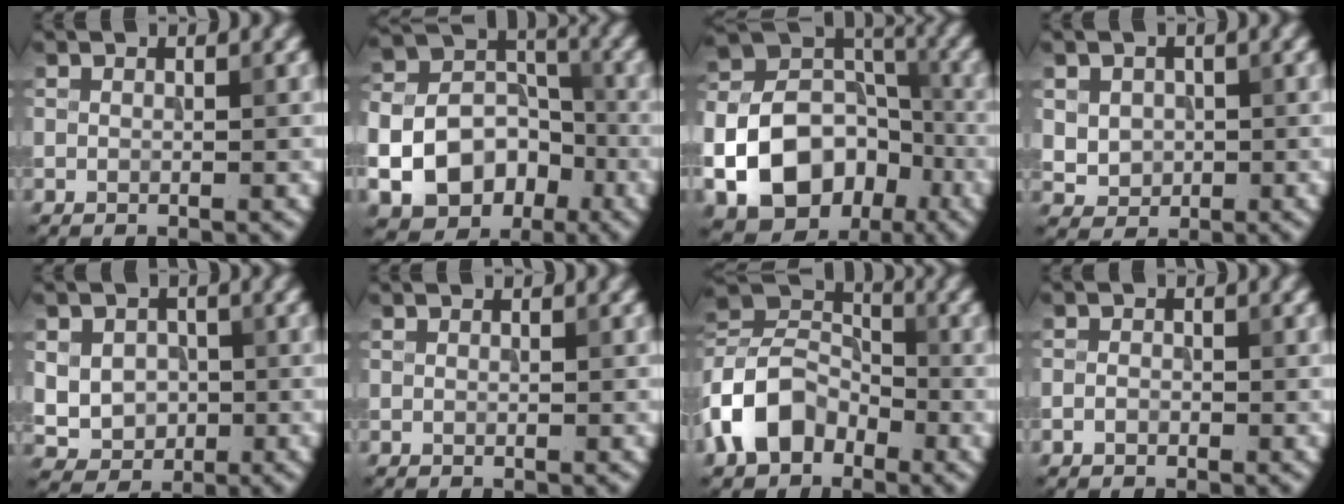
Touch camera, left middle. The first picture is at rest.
{"total": 10.4, "force": [-4.0, 8.0, 5.3], "torque": [-0.096, -0.016, -0.076]}
{"total": 12.8, "force": [-5.1, 9.5, 6.8], "torque": [-0.134, -0.012, -0.096]}
{"total": 2.5, "force": [0.2, 2.3, 1.2], "torque": [-0.023, -0.004, 0.011]}
{"total": 5.2, "force": [0.1, 4.5, 2.7], "torque": [-0.042, 0.005, -0.007]}
{"total": 0.0}
{"total": 7.0, "force": [-3.2, 4.9, 3.8], "torque": [-0.071, 0.009, -0.080]}
{"total": 0.9, "force": [-0.5, 0.7, 0.4], "torque": [-0.005, 0.000, -0.013]}